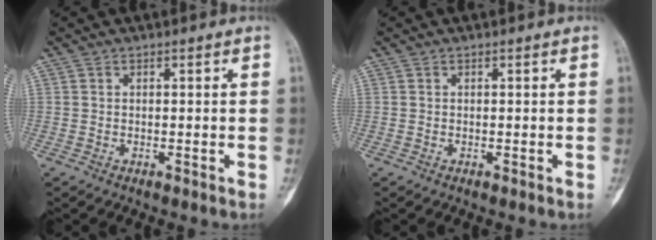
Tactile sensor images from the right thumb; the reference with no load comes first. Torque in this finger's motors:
{"motor_torque": [0.11, 0.04, -0.13, 0.02, 0.03]}